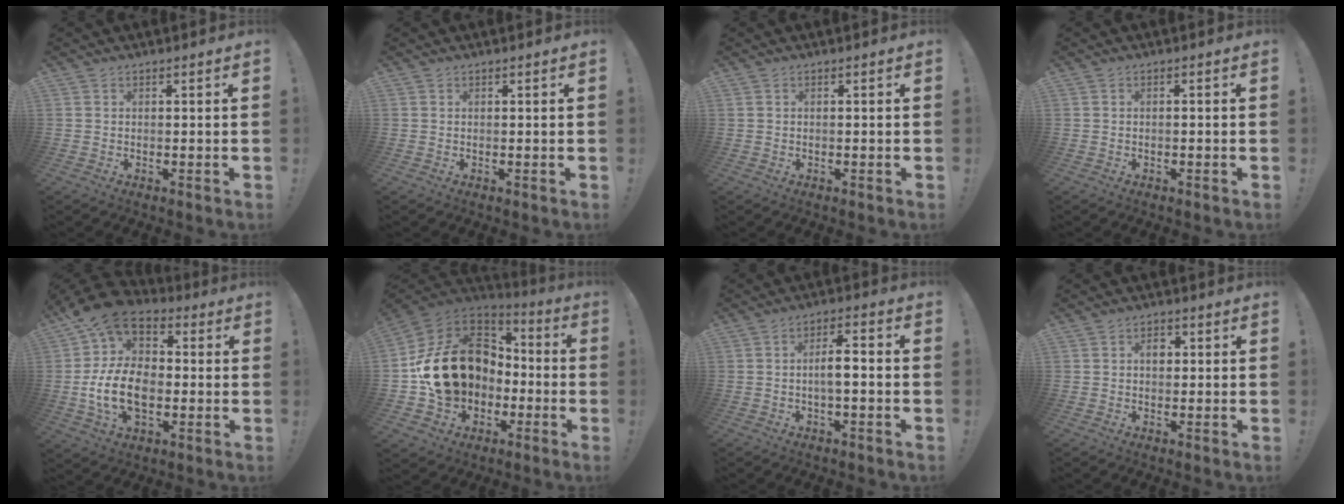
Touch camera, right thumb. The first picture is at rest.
{"total": 0.0}
{"total": 0.0}
{"total": 0.7, "force": [-0.5, -0.2, 0.3], "torque": [-0.006, 0.000, -0.010]}
{"total": 19.2, "force": [0.2, 12.3, 14.6], "torque": [-0.277, 0.001, 0.007]}
{"total": 21.5, "force": [0.3, 17.2, 12.9], "torque": [-0.208, 0.011, 0.034]}
{"total": 6.0, "force": [-1.0, 1.7, 5.7], "torque": [-0.097, 0.005, -0.023]}
{"total": 2.7, "force": [0.3, 2.0, 1.9], "torque": [-0.025, 0.004, 0.000]}